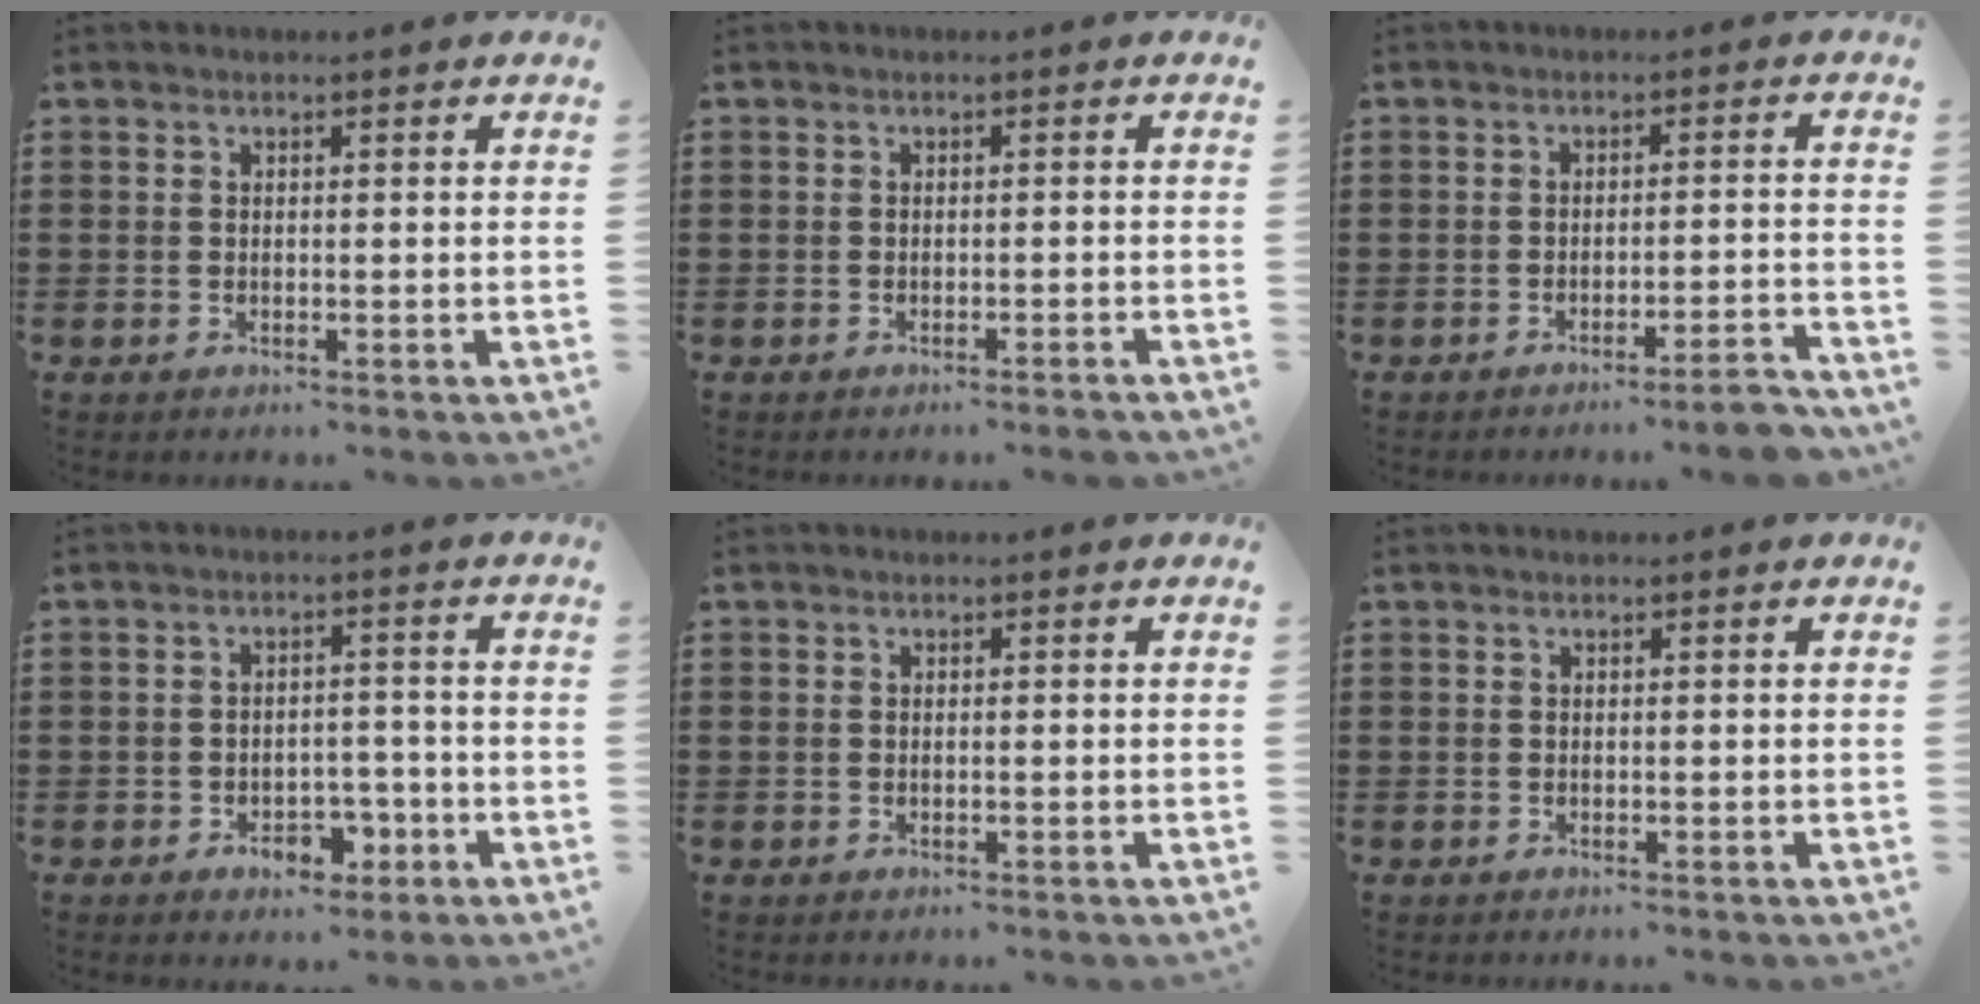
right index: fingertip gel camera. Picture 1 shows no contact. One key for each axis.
{"total": 0.9, "fx": -0.8, "fy": -0.3, "fz": 0.4, "tx": -0.009, "ty": -0.003, "tz": -0.014}
{"total": 3.9, "fx": -3.3, "fy": -0.3, "fz": 2.0, "tx": -0.034, "ty": -0.013, "tz": -0.062}
{"total": 4.8, "fx": -2.4, "fy": 3.0, "fz": 2.8, "tx": -0.036, "ty": 0.006, "tz": -0.044}
{"total": 0.0}
{"total": 0.0}